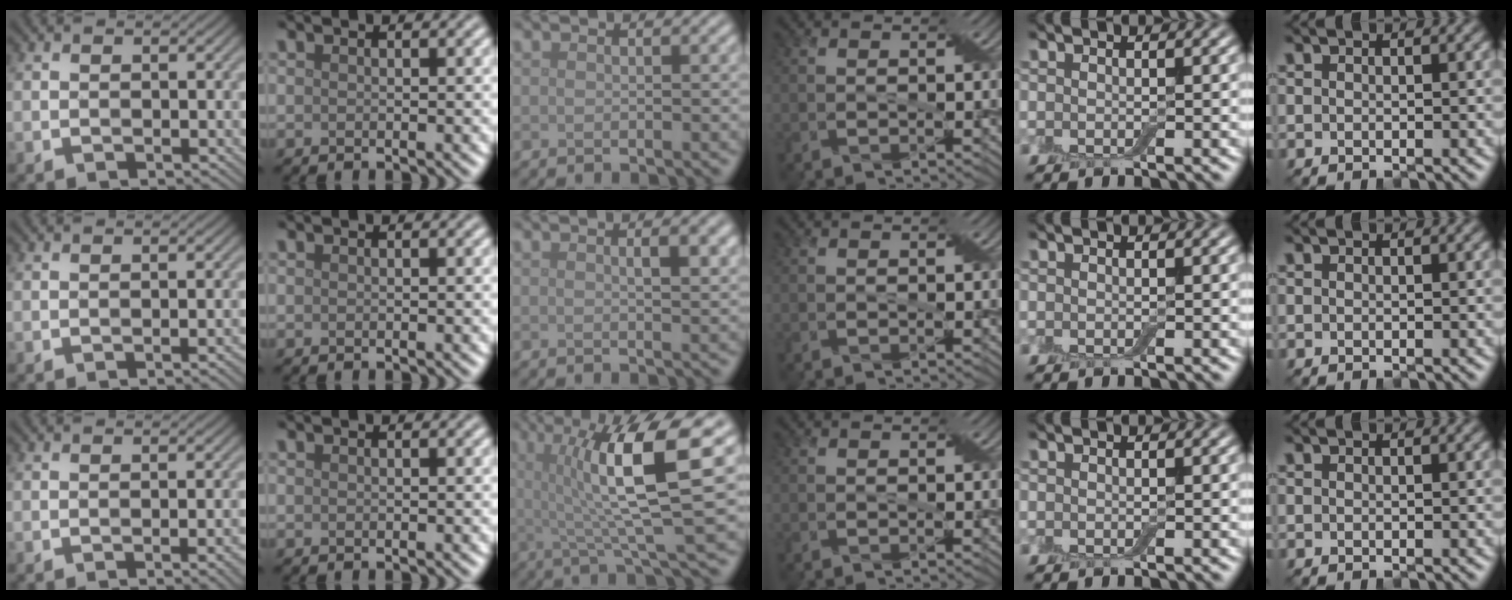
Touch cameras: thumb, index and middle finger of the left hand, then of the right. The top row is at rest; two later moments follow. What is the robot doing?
{"motion": "pour", "object": "bottle"}